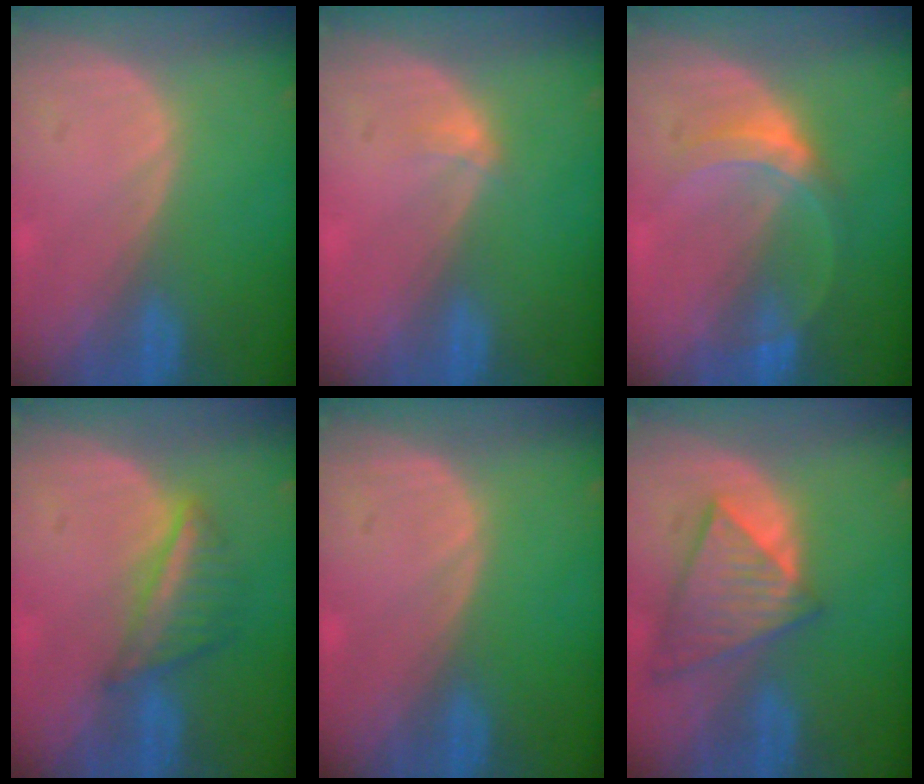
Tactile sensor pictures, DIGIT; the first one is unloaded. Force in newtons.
{"total": 1.3, "press": 0.9, "slide": 0.9}
{"total": 5.2, "press": 4.8, "slide": 1.8}
{"total": 5.3, "press": 5.3, "slide": 0.4}
{"total": 0.0}
{"total": 8.4, "press": 7.4, "slide": 4.1}